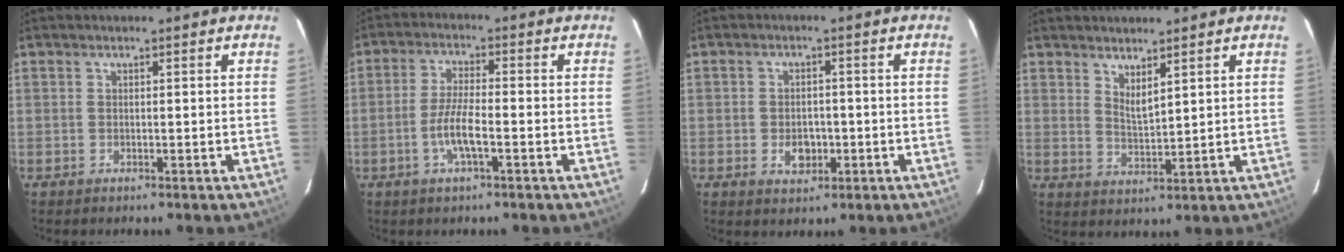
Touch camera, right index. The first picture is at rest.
{"total": 5.9, "force": [-2.2, 1.0, 5.4], "torque": [-0.108, -0.003, -0.044]}
{"total": 4.4, "force": [-1.2, 3.3, 2.7], "torque": [-0.049, 0.000, -0.013]}
{"total": 3.7, "force": [2.8, 0.7, 2.3], "torque": [-0.039, -0.008, 0.049]}